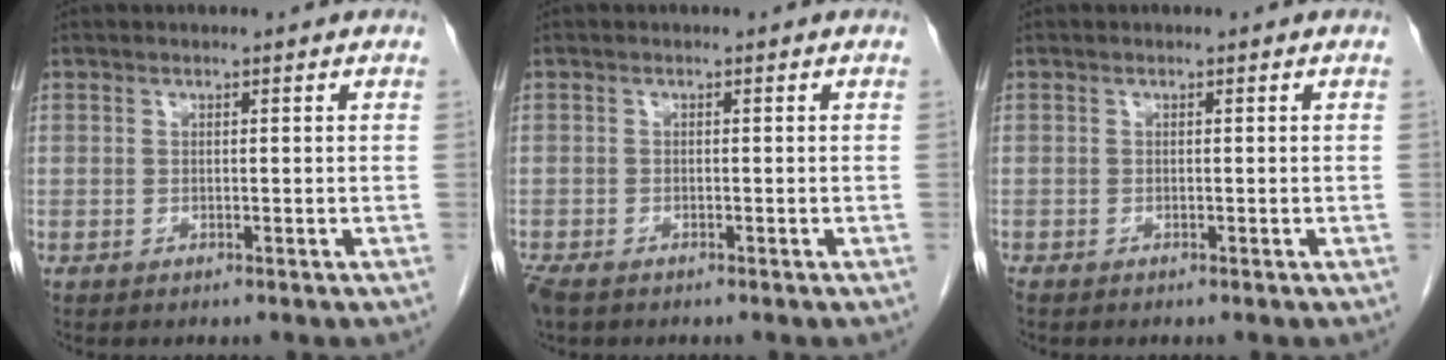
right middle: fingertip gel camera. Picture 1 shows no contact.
{"total": 3.1, "force": [-2.3, 1.3, 1.7], "torque": [-0.040, -0.010, -0.041]}
{"total": 0.0}